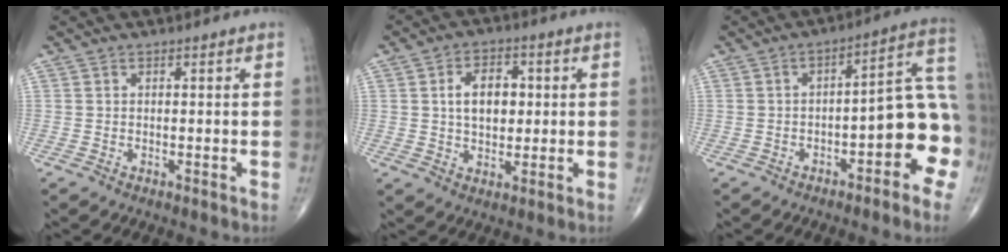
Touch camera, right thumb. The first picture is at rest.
{"total": 8.1, "force": [1.2, 5.2, 6.1], "torque": [-0.075, 0.005, 0.019]}
{"total": 12.5, "force": [-4.2, 4.0, 11.1], "torque": [-0.110, 0.054, -0.060]}